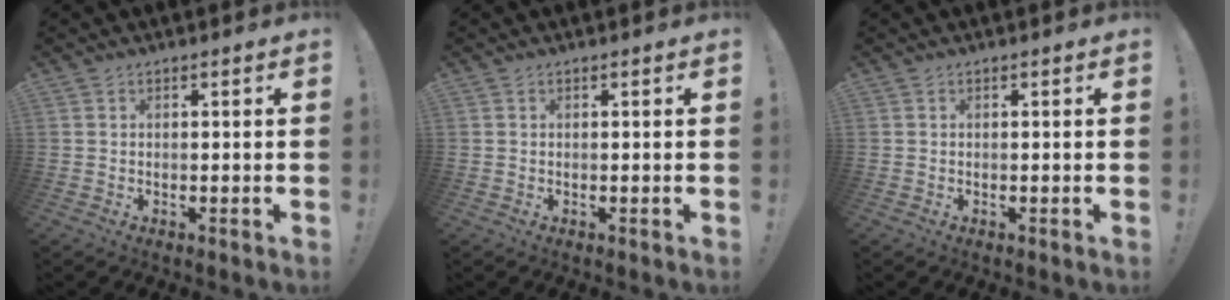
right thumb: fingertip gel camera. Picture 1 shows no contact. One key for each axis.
{"total": 0.0}
{"total": 0.0}